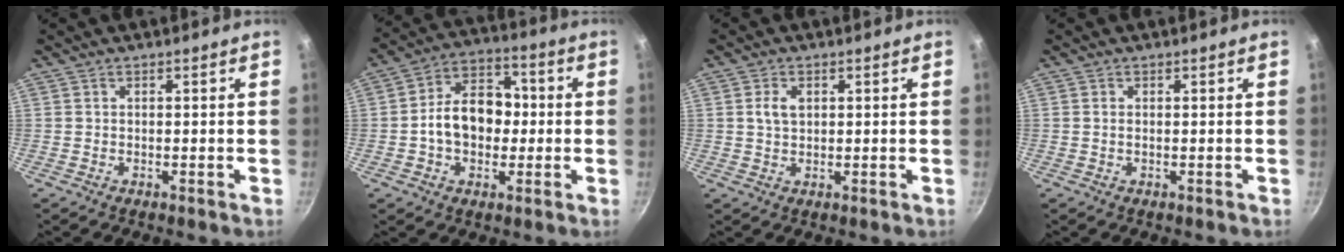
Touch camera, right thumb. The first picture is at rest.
{"total": 12.8, "force": [-0.7, 9.1, 9.0], "torque": [-0.118, 0.033, -0.021]}
{"total": 3.2, "force": [0.8, 2.1, 2.3], "torque": [-0.041, 0.000, 0.017]}
{"total": 0.5, "force": [0.0, 0.2, 0.5], "torque": [-0.010, -0.001, 0.001]}